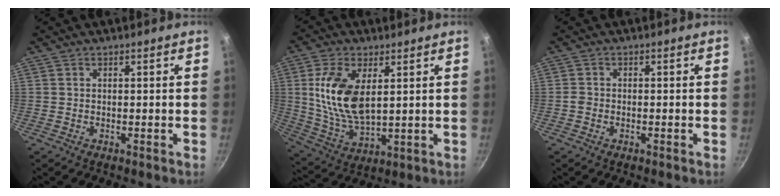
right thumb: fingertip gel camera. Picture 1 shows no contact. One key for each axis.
{"total": 13.8, "fx": 3.1, "fy": 7.2, "fz": 11.3, "tx": -0.216, "ty": -0.018, "tz": 0.069}
{"total": 1.2, "fx": -0.7, "fy": 0.8, "fz": 0.6, "tx": -0.019, "ty": 0.009, "tz": -0.016}